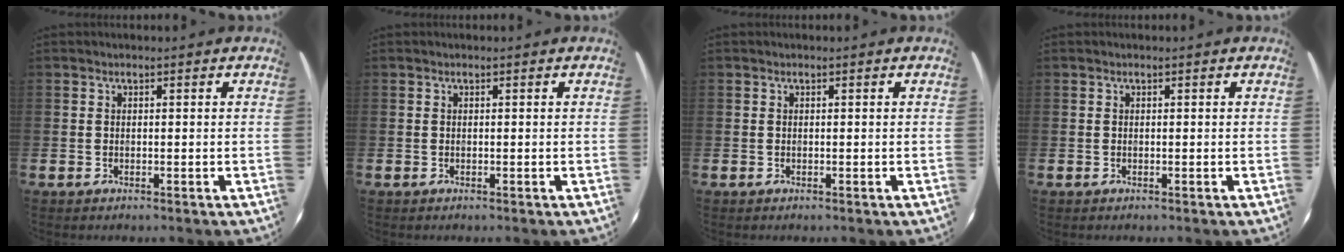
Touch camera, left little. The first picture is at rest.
{"total": 0.0}
{"total": 0.0}
{"total": 0.0}